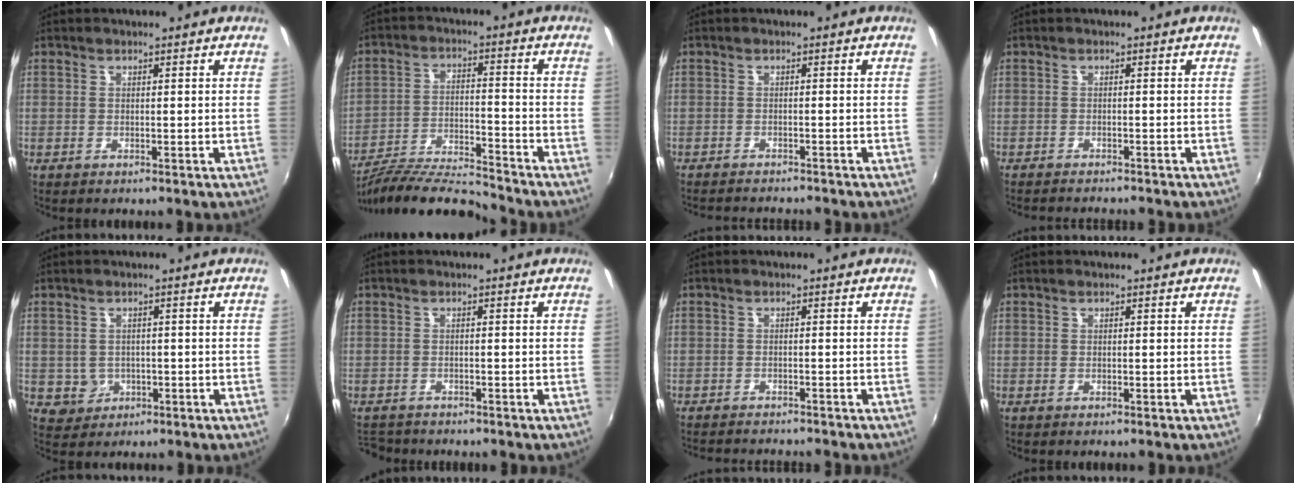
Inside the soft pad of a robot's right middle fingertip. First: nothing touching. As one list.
[{"total": 13.1, "force": [-12.2, 0.5, 4.6], "torque": [-0.099, -0.022, -0.222]}, {"total": 5.8, "force": [-5.4, 0.8, 1.9], "torque": [-0.049, -0.013, -0.081]}, {"total": 4.2, "force": [-4.0, 0.3, 1.4], "torque": [-0.036, -0.012, -0.063]}, {"total": 4.0, "force": [-0.7, 3.8, 0.9], "torque": [-0.025, 0.003, 0.001]}, {"total": 4.4, "force": [-4.1, 1.6, 0.9], "torque": [-0.033, -0.011, -0.071]}, {"total": 6.7, "force": [-6.2, 1.0, 2.2], "torque": [-0.056, -0.013, -0.092]}, {"total": 0.0}]